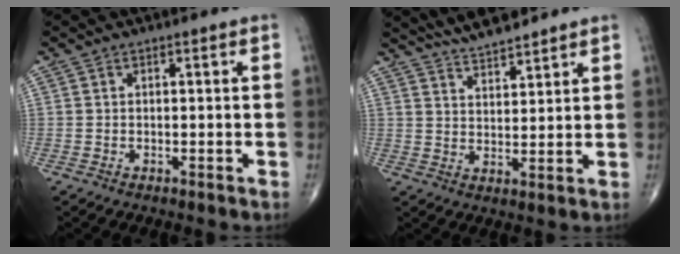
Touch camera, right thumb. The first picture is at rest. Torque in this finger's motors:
{"motor_torque": [-1.55, 1.60, 0.70, 0.92, -0.03]}